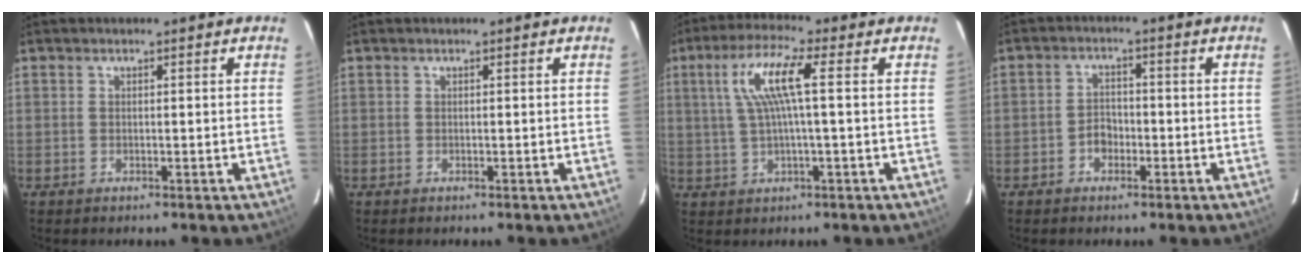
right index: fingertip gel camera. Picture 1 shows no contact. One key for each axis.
{"total": 0.0}
{"total": 8.4, "fx": 1.5, "fy": 0.6, "fz": 8.2, "tx": -0.155, "ty": 0.008, "tz": 0.033}
{"total": 3.2, "fx": -1.5, "fy": 2.4, "fz": 1.4, "tx": -0.029, "ty": 0.011, "tz": -0.023}